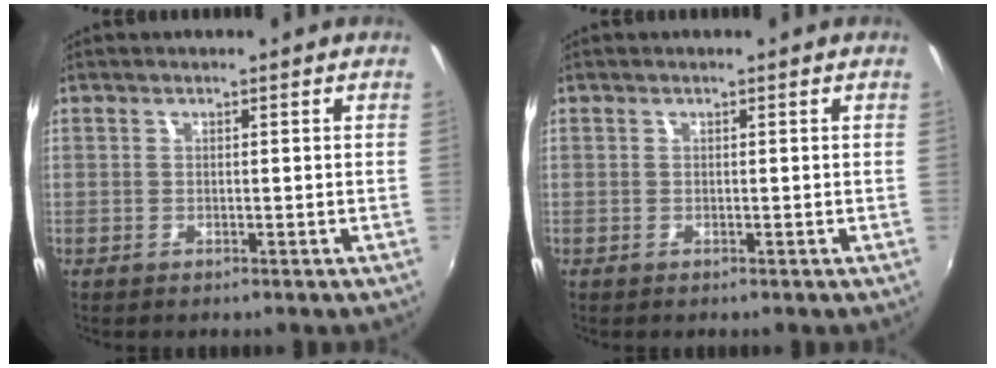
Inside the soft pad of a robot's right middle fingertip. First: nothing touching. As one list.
[{"total": 0.0}]